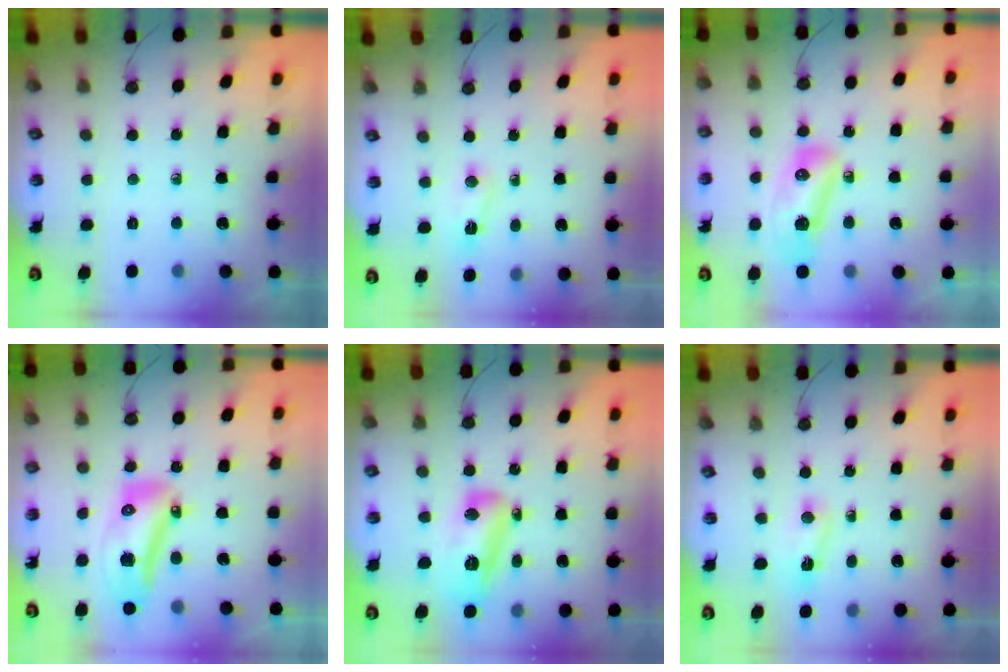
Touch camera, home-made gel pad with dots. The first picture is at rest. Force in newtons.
{"total": 2.9, "press": 2.8, "slide": 0.7}
{"total": 11.6, "press": 11.5, "slide": 1.4}
{"total": 14.5, "press": 14.4, "slide": 1.9}
{"total": 13.2, "press": 13.1, "slide": 1.6}
{"total": 2.3, "press": 2.3, "slide": 0.4}